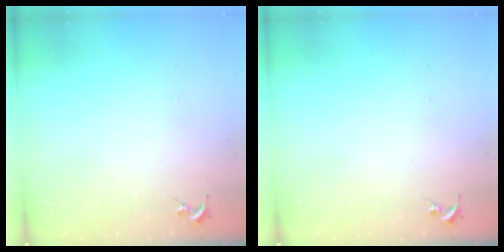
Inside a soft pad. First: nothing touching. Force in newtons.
{"total": 0.0}